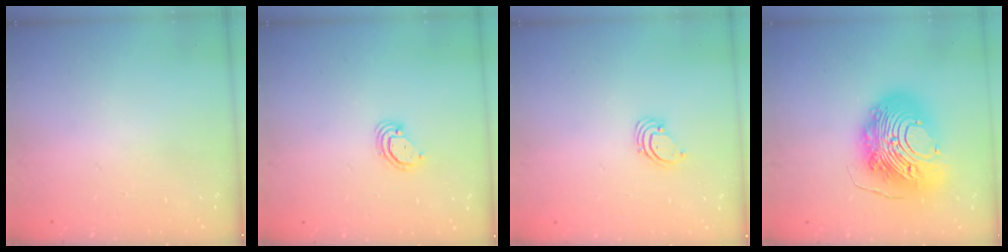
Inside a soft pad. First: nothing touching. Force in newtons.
{"total": 2.9, "press": 2.9, "slide": 0.2}
{"total": 1.6, "press": 1.6, "slide": 0.1}
{"total": 20.9, "press": 20.8, "slide": 2.0}